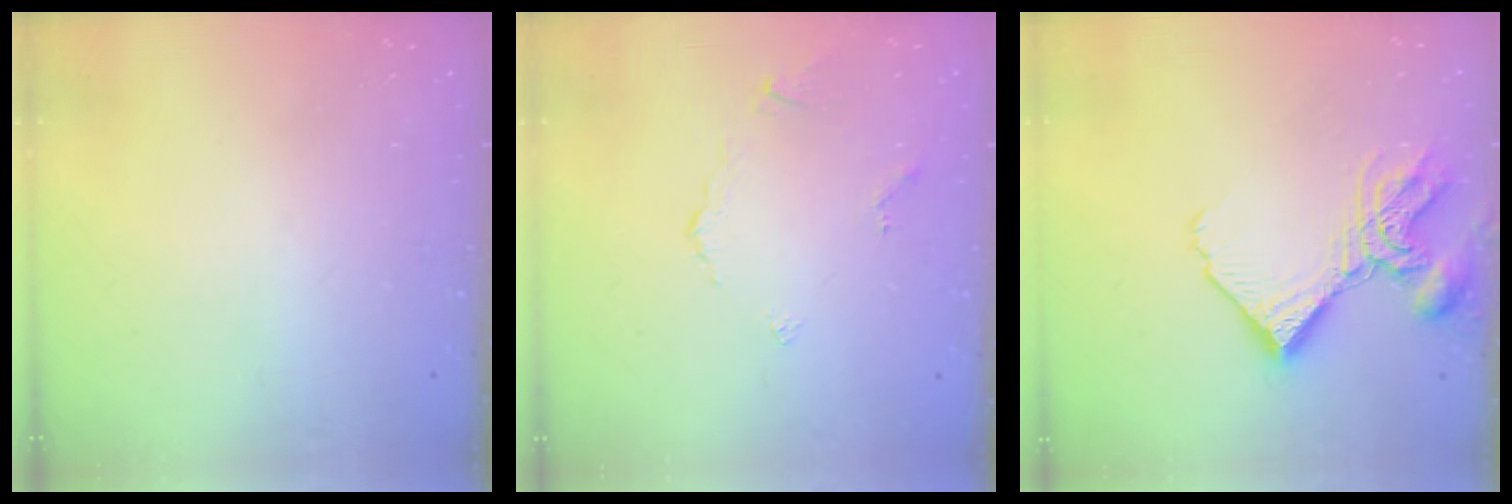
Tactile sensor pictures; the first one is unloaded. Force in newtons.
{"total": 2.6, "press": 2.6, "slide": 0.6}
{"total": 11.1, "press": 11.0, "slide": 1.2}